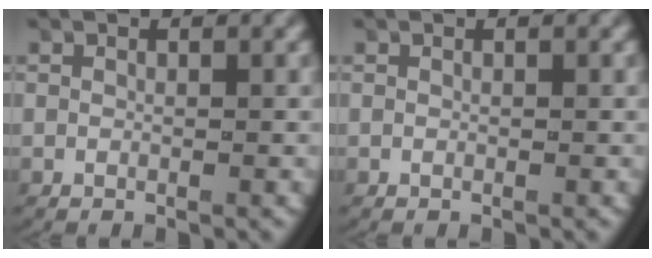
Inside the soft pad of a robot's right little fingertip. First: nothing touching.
{"total": 0.0}